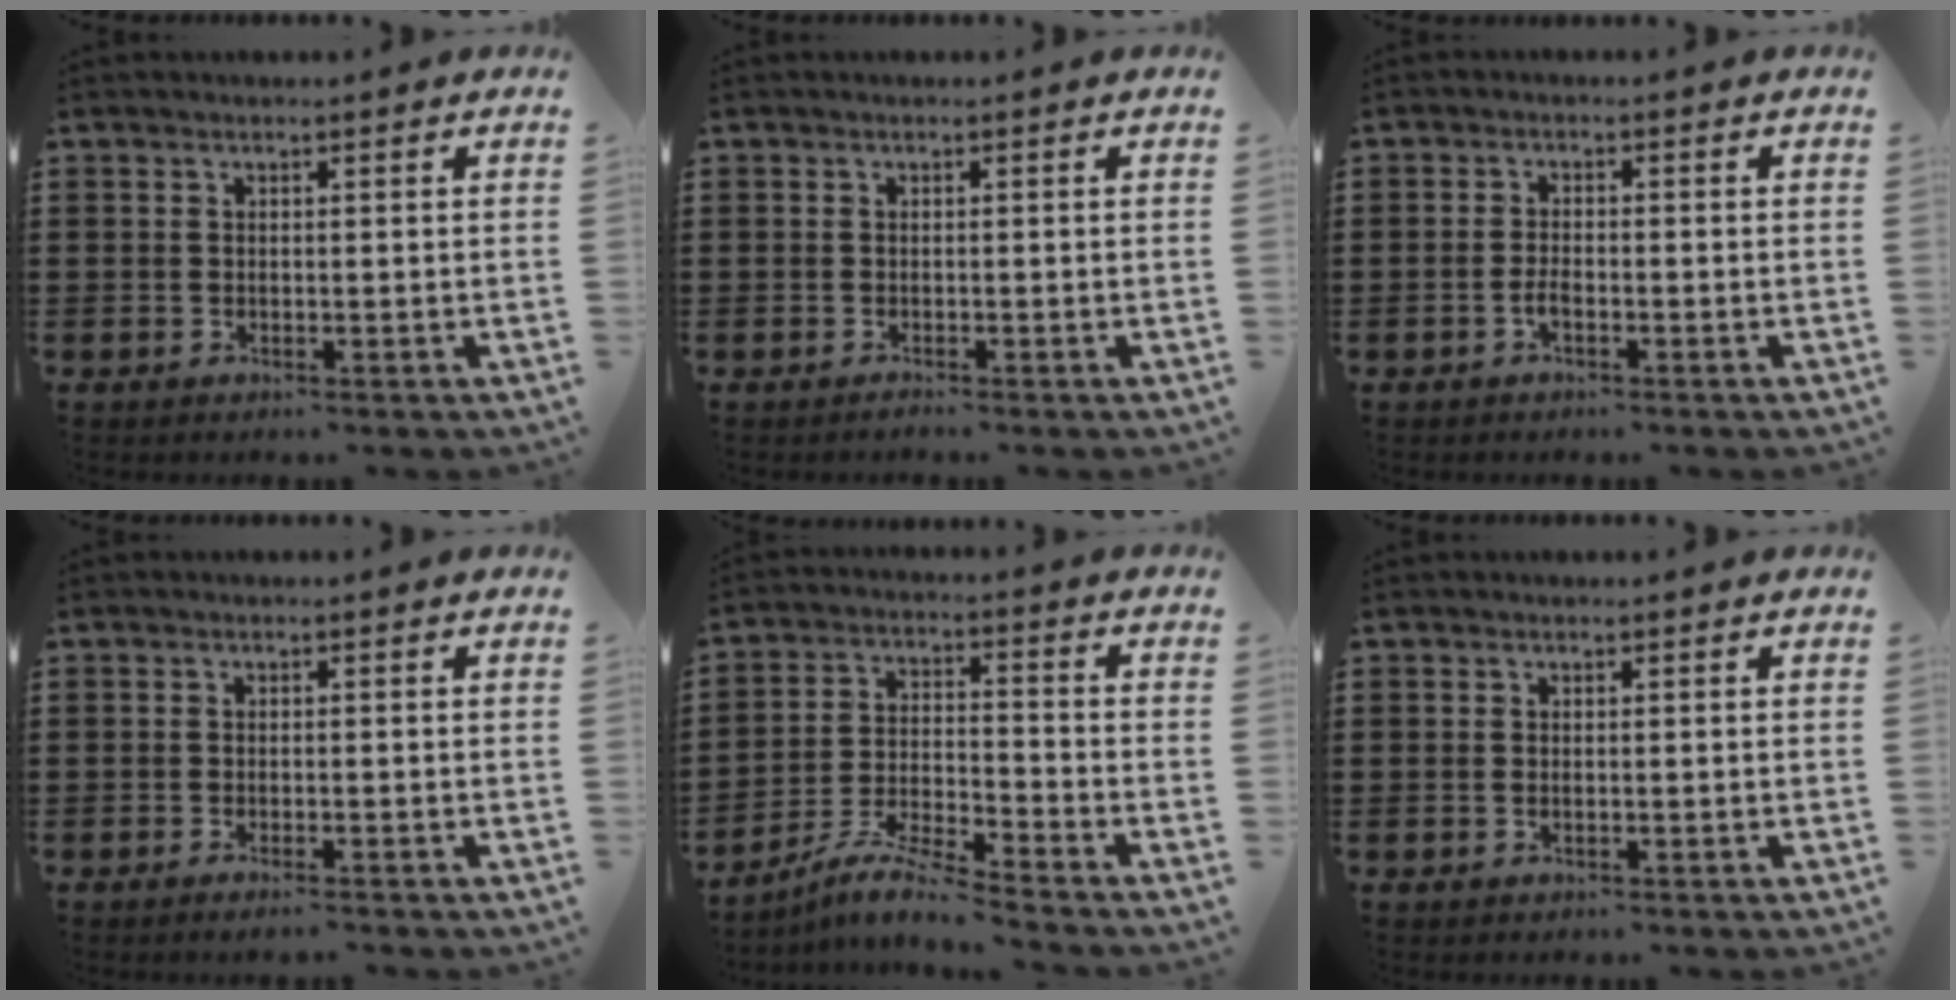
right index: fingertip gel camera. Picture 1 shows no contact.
{"total": 0.5, "force": [-0.5, 0.0, 0.0], "torque": [-0.002, 0.000, -0.011]}
{"total": 1.7, "force": [-0.9, 0.5, 1.4], "torque": [-0.026, 0.001, -0.016]}
{"total": 0.8, "force": [-0.7, 0.0, 0.5], "torque": [-0.011, -0.004, -0.013]}
{"total": 6.5, "force": [-6.0, -0.1, 2.5], "torque": [-0.059, -0.007, -0.119]}
{"total": 0.0}